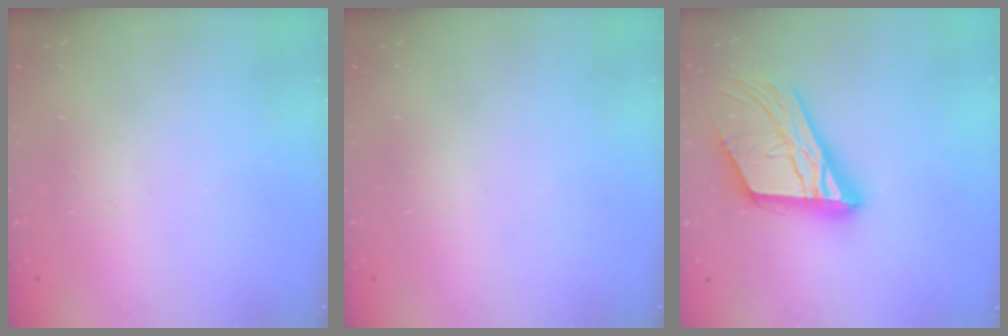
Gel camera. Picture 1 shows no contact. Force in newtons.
{"total": 0.0}
{"total": 21.2, "press": 21.0, "slide": 2.9}